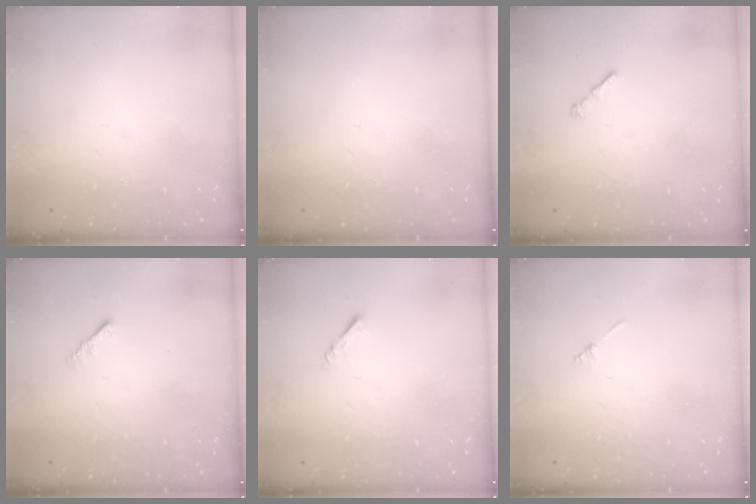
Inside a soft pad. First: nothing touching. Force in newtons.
{"total": 0.0}
{"total": 1.0, "press": 0.9, "slide": 0.5}
{"total": 1.2, "press": 1.1, "slide": 0.4}
{"total": 1.6, "press": 1.6, "slide": 0.3}
{"total": 0.8, "press": 0.8, "slide": 0.2}